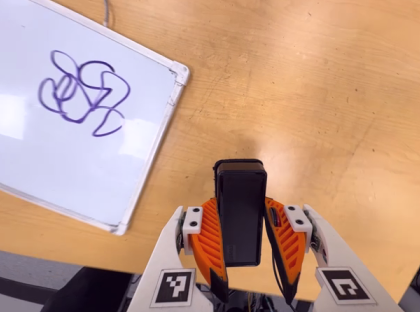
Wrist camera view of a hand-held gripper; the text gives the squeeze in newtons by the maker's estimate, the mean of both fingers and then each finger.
{"total": 4.8, "left": 3.6, "right": 6.0}